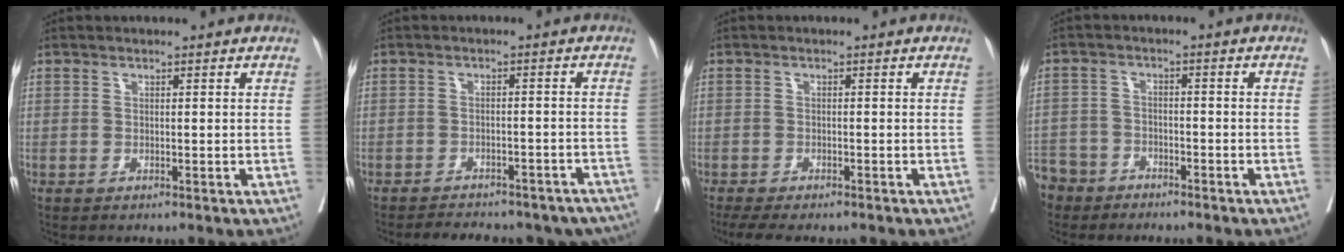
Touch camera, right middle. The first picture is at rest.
{"total": 17.8, "force": [-15.7, 6.2, 5.8], "torque": [-0.097, 0.005, -0.179]}
{"total": 8.0, "force": [-6.8, 1.8, 3.9], "torque": [-0.055, -0.008, -0.100]}
{"total": 8.7, "force": [-7.0, 5.1, 1.3], "torque": [-0.051, -0.004, -0.128]}